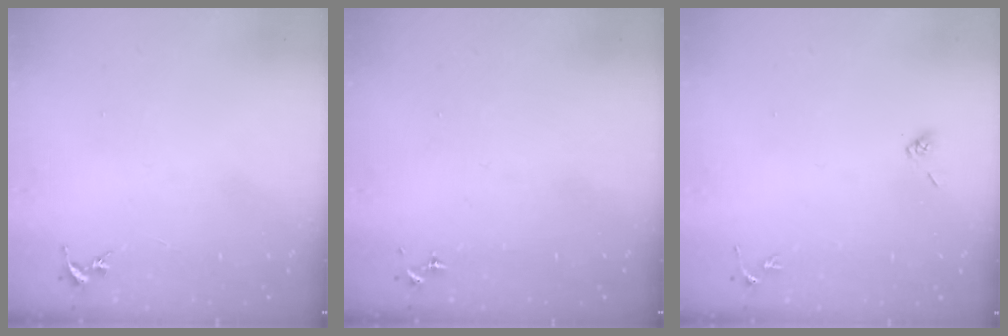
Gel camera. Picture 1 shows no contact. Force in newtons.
{"total": 0.0}
{"total": 4.2, "press": 3.9, "slide": 1.6}